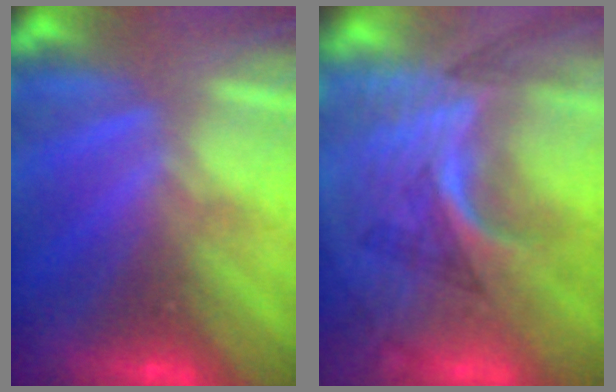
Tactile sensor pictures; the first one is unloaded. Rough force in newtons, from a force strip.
{"total": 2.9}